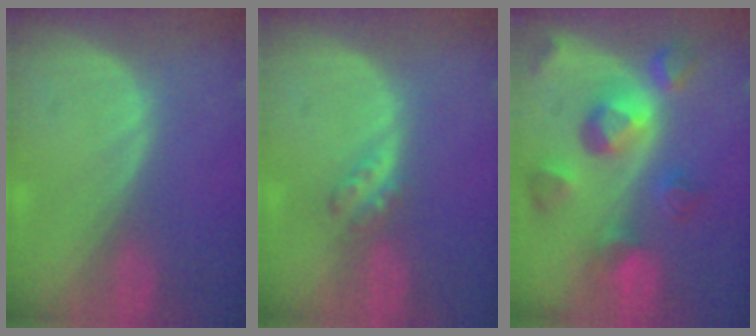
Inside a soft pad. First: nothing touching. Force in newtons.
{"total": 2.9, "press": 2.5, "slide": 1.5}
{"total": 10.2, "press": 9.0, "slide": 4.8}